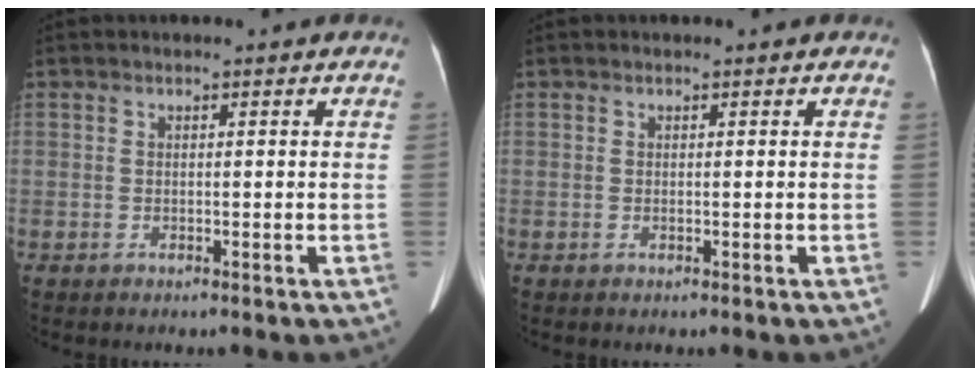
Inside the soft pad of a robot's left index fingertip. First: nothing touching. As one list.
[{"total": 0.0}]